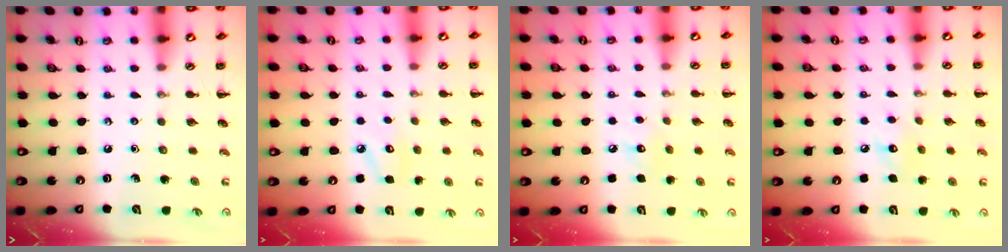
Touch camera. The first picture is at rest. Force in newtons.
{"total": 6.9, "press": 6.6, "slide": 1.8}
{"total": 5.9, "press": 5.7, "slide": 1.4}
{"total": 7.4, "press": 7.2, "slide": 1.3}